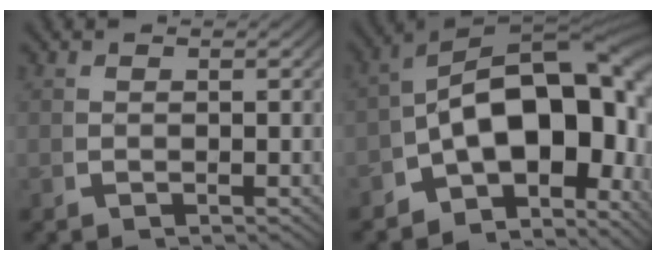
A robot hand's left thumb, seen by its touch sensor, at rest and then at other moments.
{"total": 20.0, "force": [-0.7, 12.6, 15.5], "torque": [-0.238, -0.035, -0.011]}